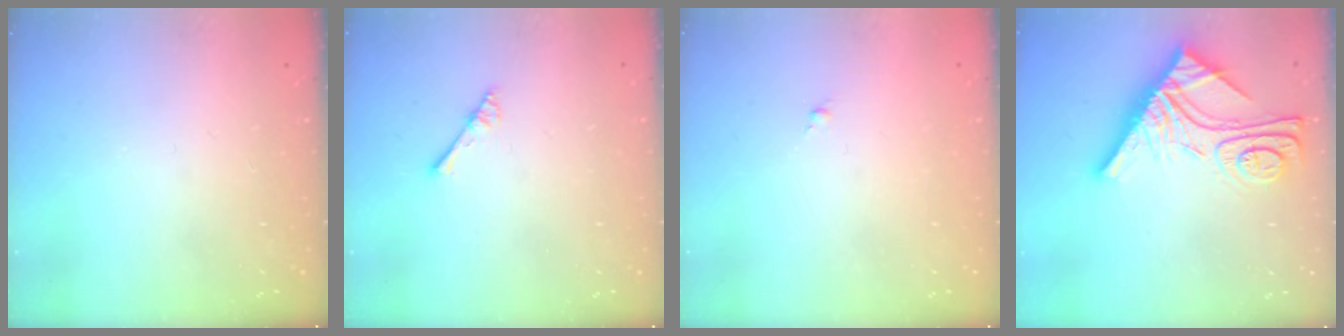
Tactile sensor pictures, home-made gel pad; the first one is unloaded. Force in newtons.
{"total": 4.4, "press": 4.4, "slide": 0.5}
{"total": 0.0}
{"total": 15.1, "press": 15.1, "slide": 1.1}